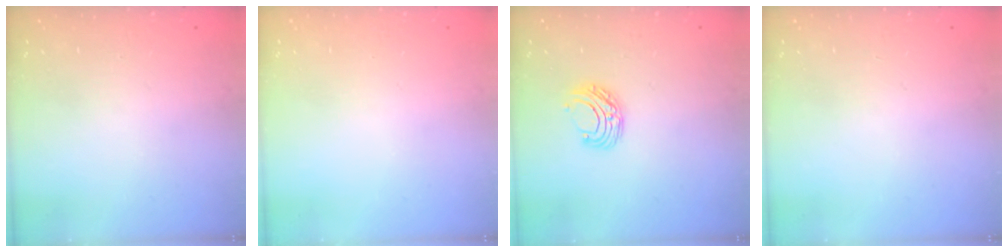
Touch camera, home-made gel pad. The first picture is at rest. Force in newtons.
{"total": 0.0}
{"total": 6.4, "press": 6.3, "slide": 0.6}
{"total": 0.0}